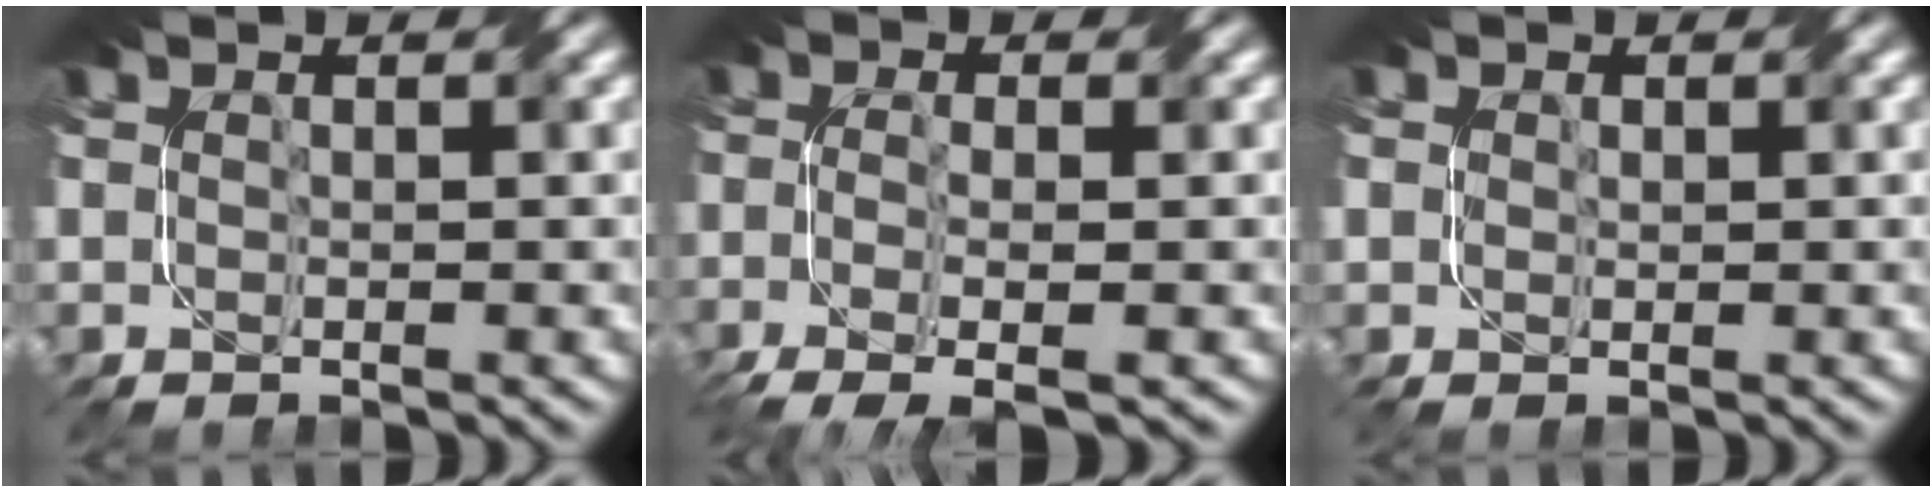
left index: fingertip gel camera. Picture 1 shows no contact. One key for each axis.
{"total": 4.2, "fx": -2.0, "fy": 1.2, "fz": 3.5, "tx": -0.073, "ty": -0.011, "tz": -0.040}
{"total": 0.7, "fx": 0.3, "fy": 0.6, "fz": 0.3, "tx": -0.007, "ty": -0.003, "tz": 0.006}